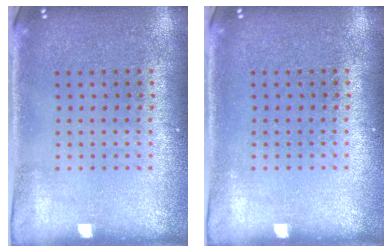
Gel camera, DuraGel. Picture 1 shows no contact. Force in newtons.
{"total": 0.0}